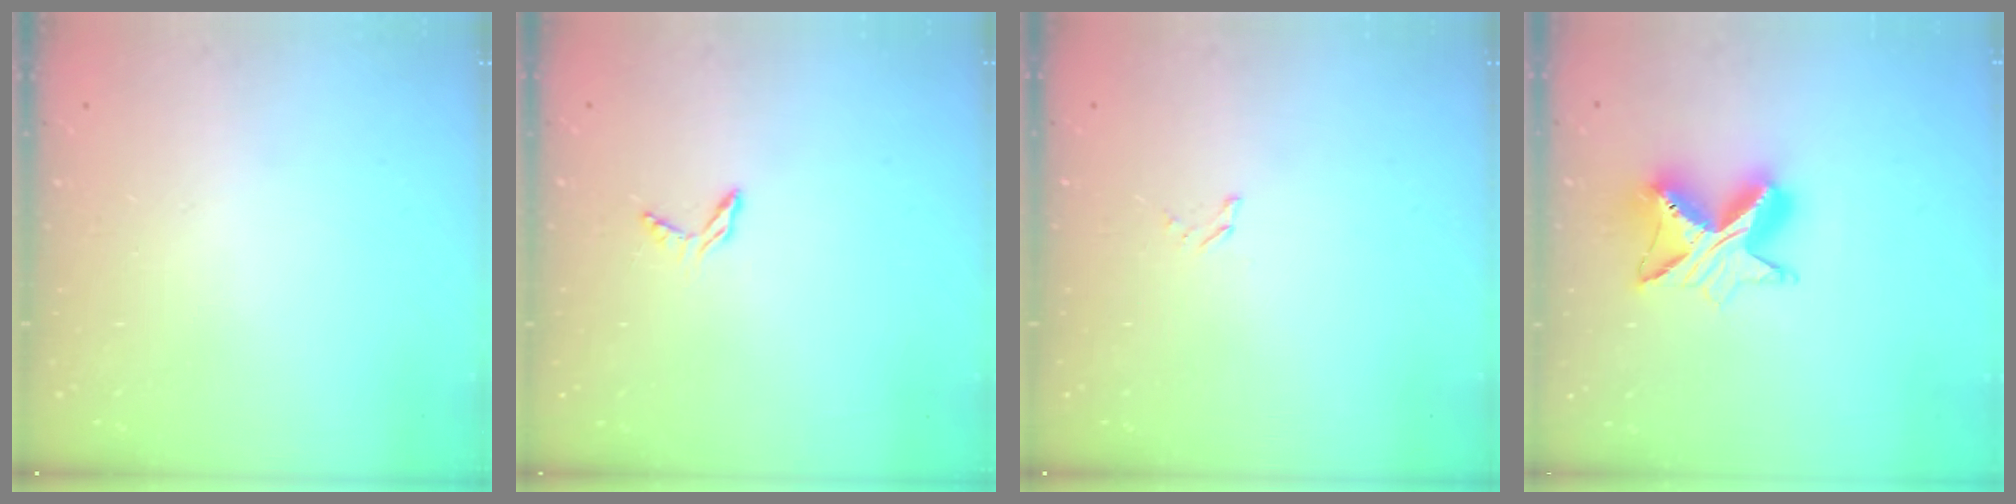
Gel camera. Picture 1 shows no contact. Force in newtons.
{"total": 4.6, "press": 4.6, "slide": 0.3}
{"total": 1.3, "press": 1.2, "slide": 0.1}
{"total": 10.3, "press": 10.3, "slide": 0.9}